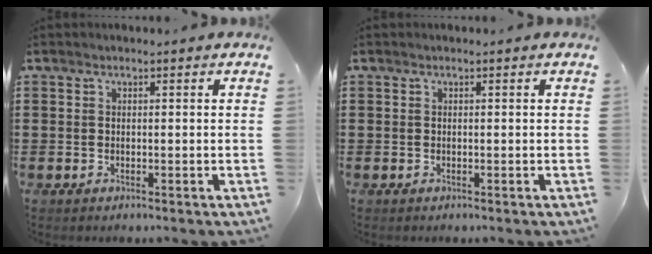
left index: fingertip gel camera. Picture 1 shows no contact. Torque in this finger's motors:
{"motor_torque": [-0.01, -0.01, 0.00, 0.00]}